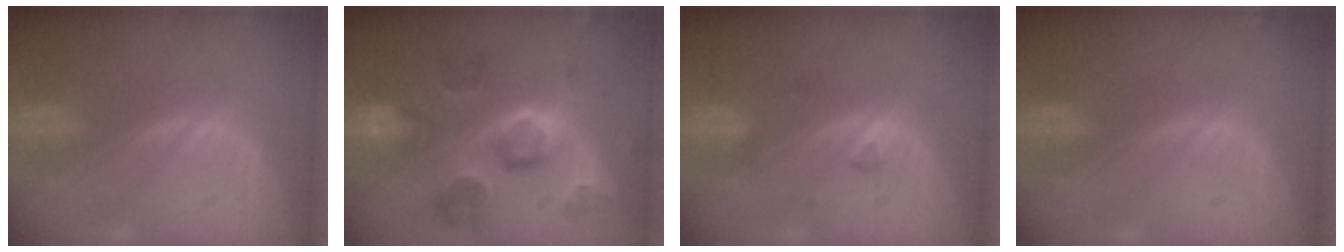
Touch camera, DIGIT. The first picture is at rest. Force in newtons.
{"total": 10.7, "press": 9.7, "slide": 4.4}
{"total": 2.1, "press": 2.1, "slide": 0.1}
{"total": 0.0}